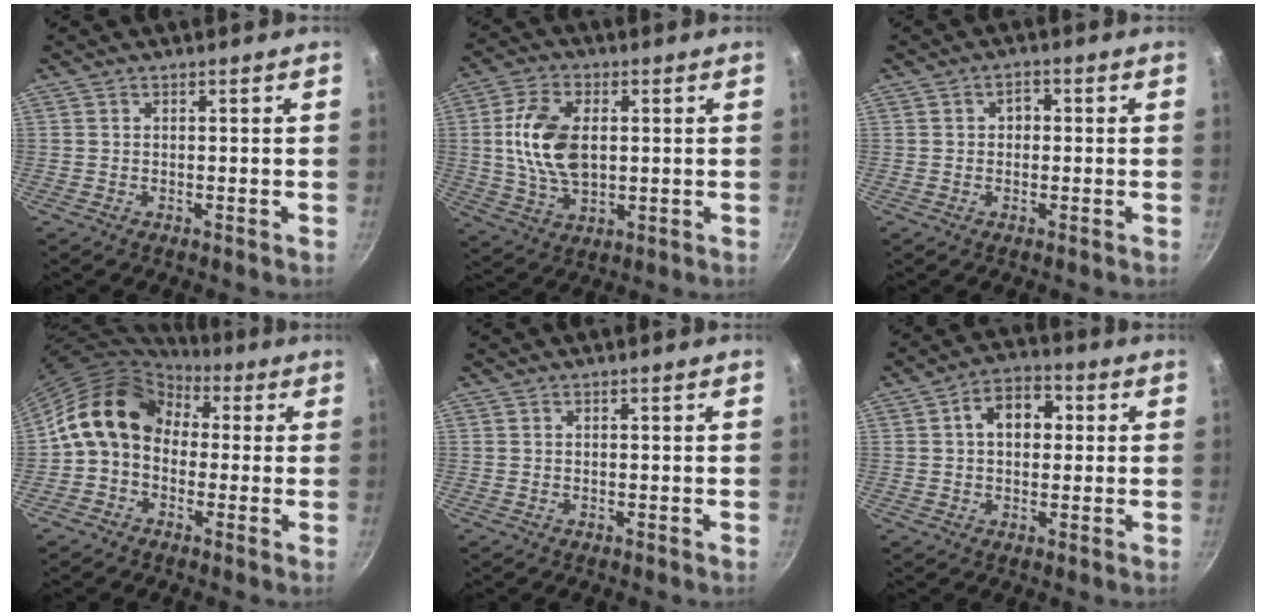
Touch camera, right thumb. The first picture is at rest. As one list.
[{"total": 12.6, "force": [1.4, 7.6, 10.0], "torque": [-0.176, 0.001, 0.025]}, {"total": 2.6, "force": [0.1, 2.1, 1.5], "torque": [-0.009, 0.008, -0.002]}, {"total": 12.1, "force": [1.8, 9.5, 7.3], "torque": [-0.090, 0.029, 0.008]}, {"total": 0.0}, {"total": 8.6, "force": [1.5, 6.1, 5.9], "torque": [-0.054, 0.018, 0.011]}]